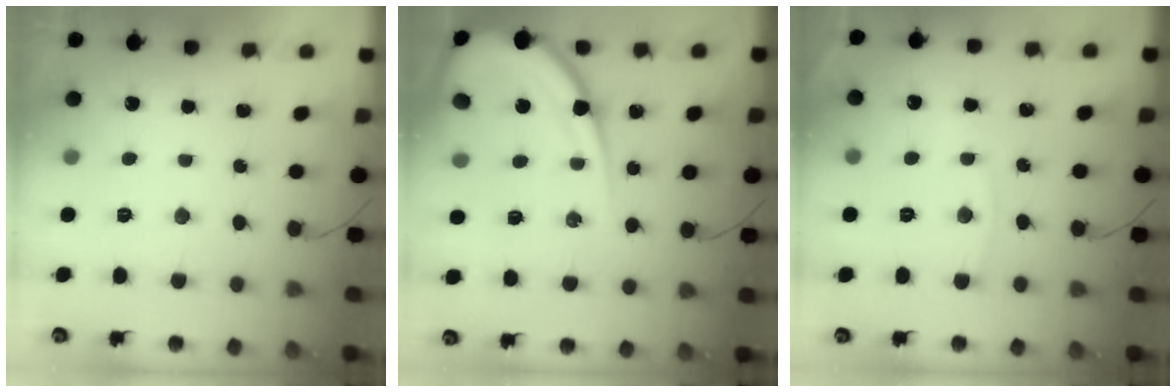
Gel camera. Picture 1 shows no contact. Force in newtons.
{"total": 16.4, "press": 16.3, "slide": 1.6}
{"total": 4.4, "press": 4.3, "slide": 0.7}